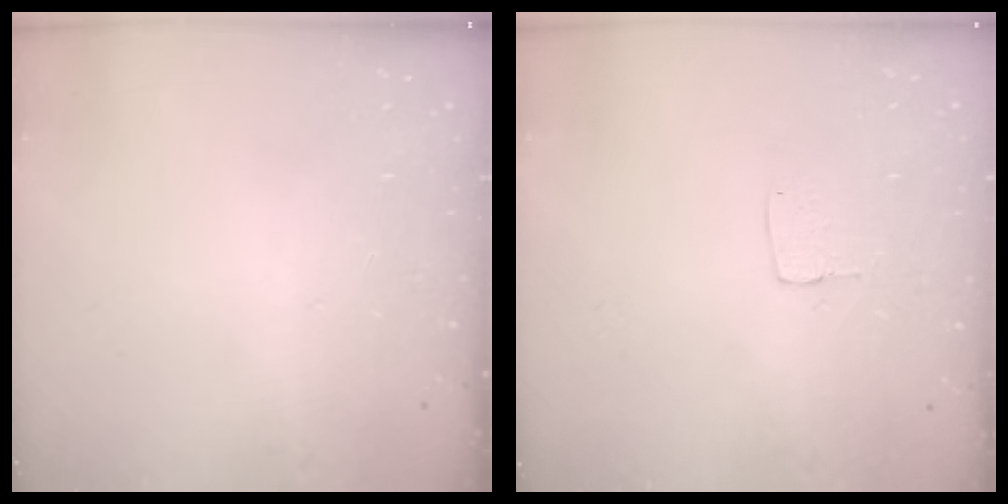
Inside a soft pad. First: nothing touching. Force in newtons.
{"total": 3.5, "press": 3.5, "slide": 0.1}